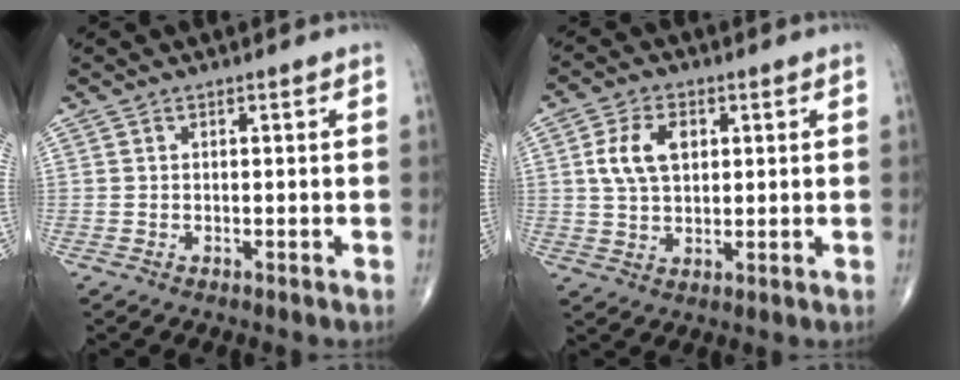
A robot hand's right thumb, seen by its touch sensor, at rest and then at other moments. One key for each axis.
{"total": 7.9, "fx": 2.0, "fy": 4.9, "fz": 5.9, "tx": -0.105, "ty": 0.001, "tz": 0.038}